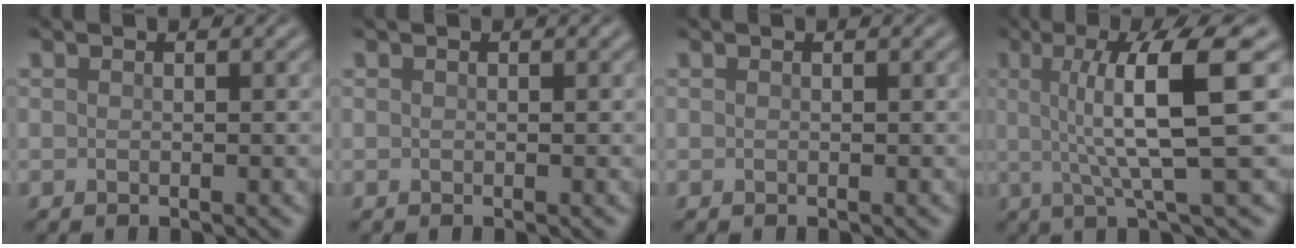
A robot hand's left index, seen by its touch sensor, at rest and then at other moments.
{"total": 0.0}
{"total": 0.0}
{"total": 9.0, "force": [1.3, 1.8, 8.7], "torque": [-0.118, 0.006, 0.019]}